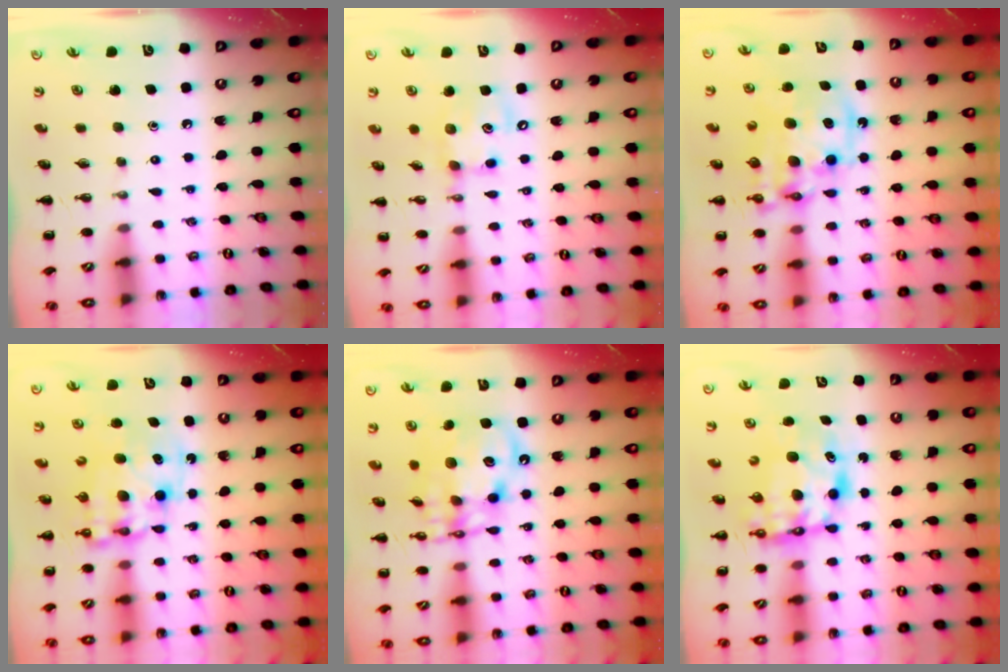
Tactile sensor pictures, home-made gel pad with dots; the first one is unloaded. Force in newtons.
{"total": 10.9, "press": 10.7, "slide": 2.0}
{"total": 14.6, "press": 14.1, "slide": 3.6}
{"total": 10.5, "press": 10.2, "slide": 2.5}
{"total": 13.9, "press": 13.5, "slide": 3.3}
{"total": 7.1, "press": 7.0, "slide": 1.4}